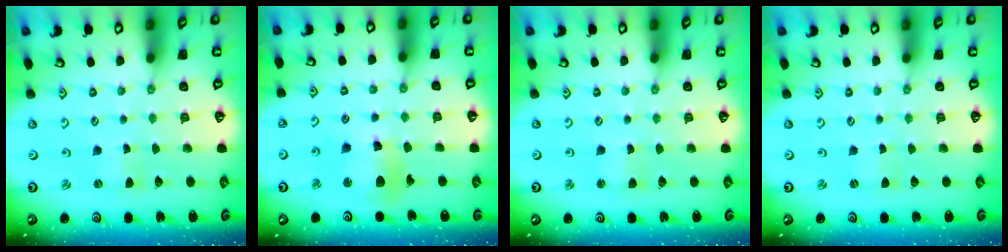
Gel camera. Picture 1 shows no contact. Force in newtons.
{"total": 11.7, "press": 11.6, "slide": 1.4}
{"total": 2.0, "press": 2.0, "slide": 0.3}
{"total": 0.0}